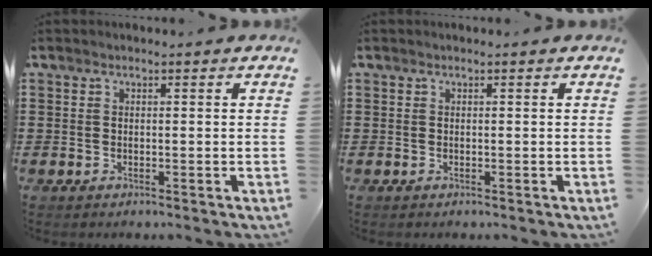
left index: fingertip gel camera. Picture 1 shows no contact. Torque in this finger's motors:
{"motor_torque": [0.00, 0.00, 0.00, 0.00]}